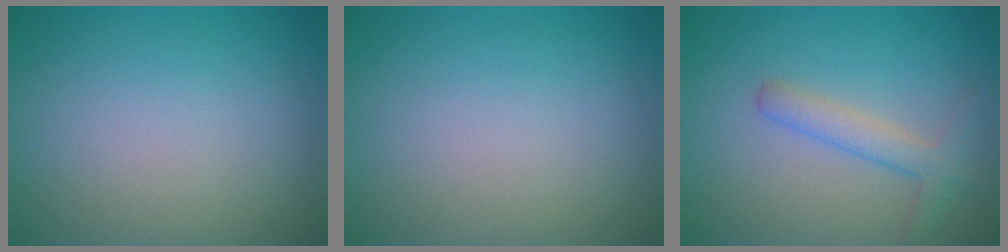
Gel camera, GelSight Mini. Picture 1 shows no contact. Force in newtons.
{"total": 0.0}
{"total": 2.7, "press": 2.7, "slide": 0.1}